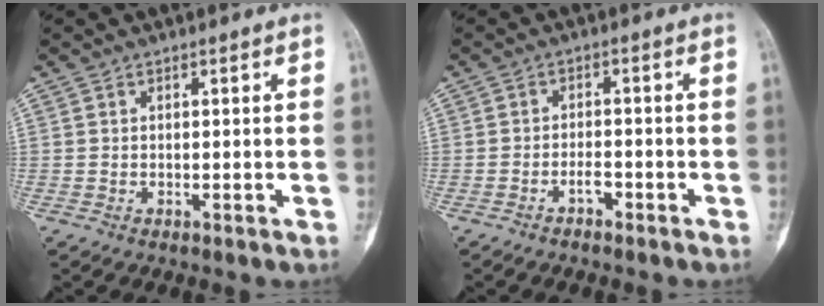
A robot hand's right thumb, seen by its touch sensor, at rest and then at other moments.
{"total": 2.3, "force": [-1.6, 0.9, 1.3], "torque": [-0.024, 0.013, -0.031]}